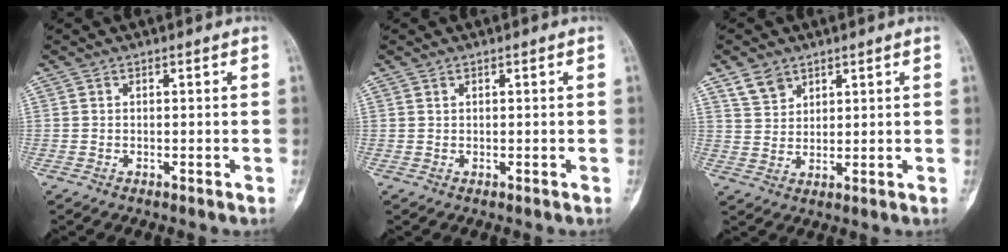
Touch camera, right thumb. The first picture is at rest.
{"total": 0.0}
{"total": 4.6, "force": [3.2, 3.0, 1.4], "torque": [-0.012, -0.017, 0.068]}